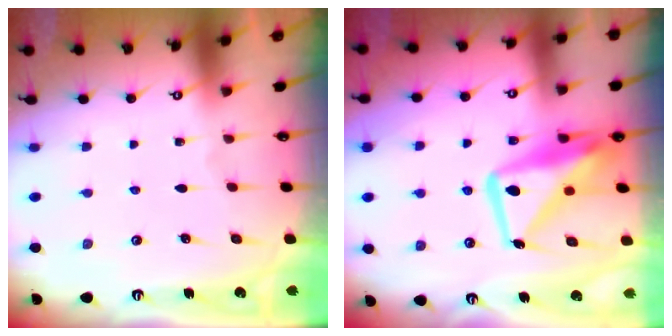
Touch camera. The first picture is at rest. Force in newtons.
{"total": 15.9, "press": 15.8, "slide": 1.5}